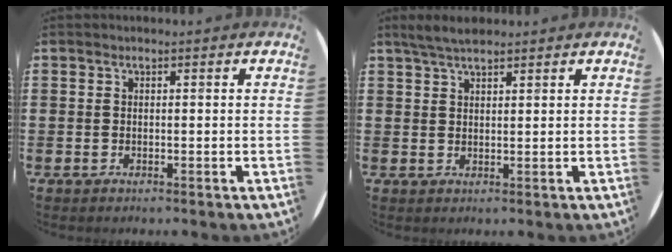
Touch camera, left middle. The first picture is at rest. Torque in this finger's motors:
{"motor_torque": [0.63, -0.53, 0.08, 0.02]}